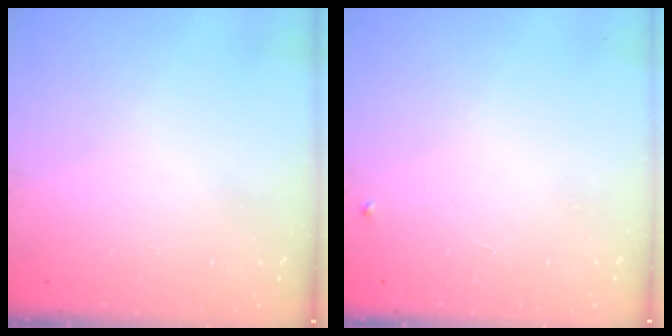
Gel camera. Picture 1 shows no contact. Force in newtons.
{"total": 2.7, "press": 2.7, "slide": 0.2}